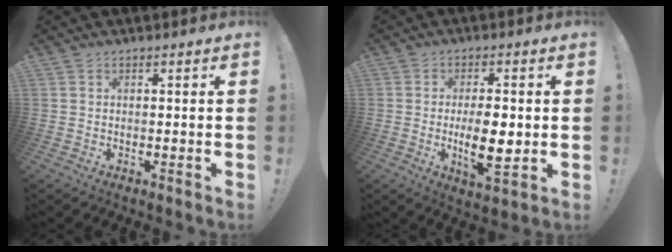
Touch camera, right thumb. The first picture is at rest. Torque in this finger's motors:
{"motor_torque": [1.50, 1.56, 0.69, -0.59, 0.15]}